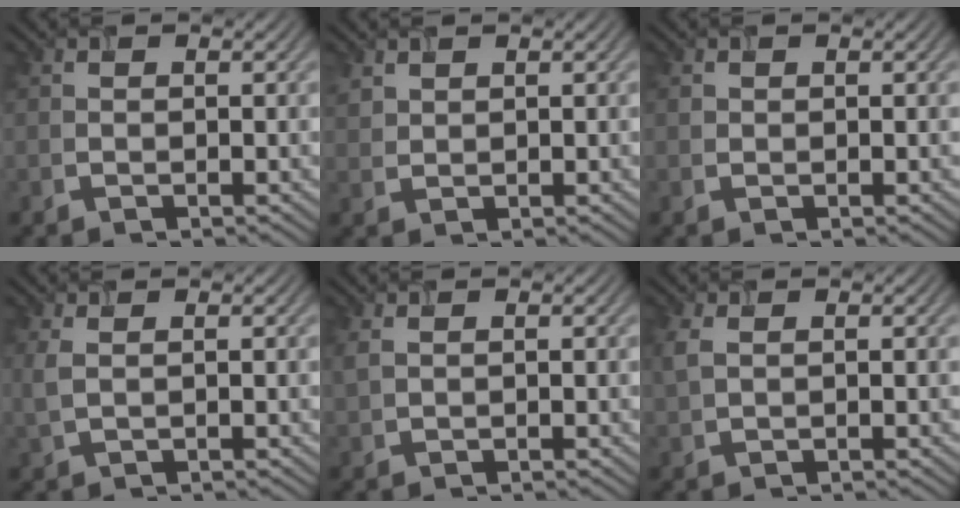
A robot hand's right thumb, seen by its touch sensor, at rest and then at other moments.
{"total": 1.7, "force": [1.3, 0.9, 0.6], "torque": [-0.023, 0.001, 0.033]}
{"total": 0.5, "force": [0.2, 0.5, 0.1], "torque": [-0.002, -0.003, 0.007]}
{"total": 1.8, "force": [0.8, 0.6, 1.5], "torque": [-0.042, 0.001, 0.017]}
{"total": 1.2, "force": [0.7, 0.5, 0.9], "torque": [-0.029, 0.001, 0.018]}
{"total": 2.0, "force": [0.8, 1.0, 1.5], "torque": [-0.047, 0.002, 0.018]}